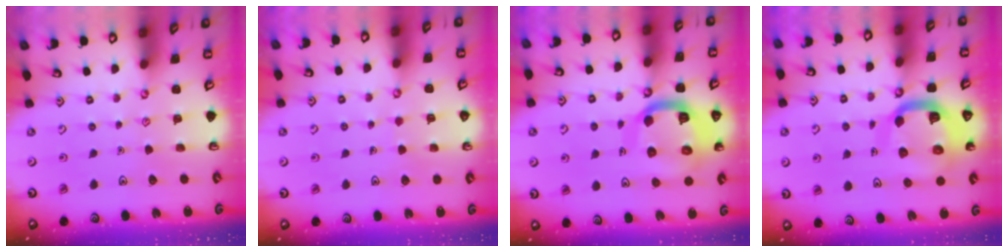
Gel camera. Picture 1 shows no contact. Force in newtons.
{"total": 2.9, "press": 2.9, "slide": 0.2}
{"total": 15.6, "press": 15.5, "slide": 1.8}
{"total": 13.6, "press": 13.5, "slide": 1.6}